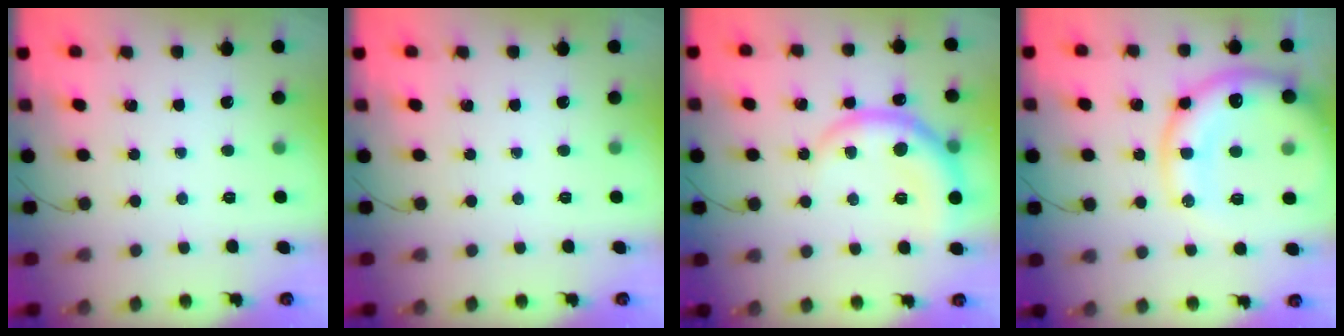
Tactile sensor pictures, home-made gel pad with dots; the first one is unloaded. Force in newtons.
{"total": 0.0}
{"total": 12.2, "press": 12.2, "slide": 0.5}
{"total": 20.4, "press": 20.0, "slide": 4.0}